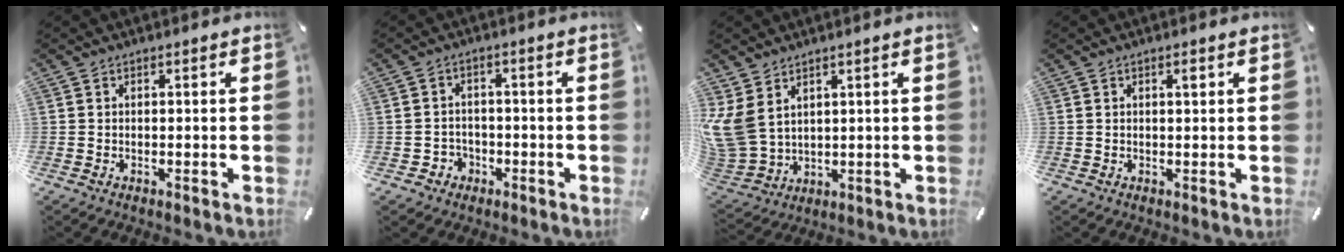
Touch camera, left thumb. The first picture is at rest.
{"total": 3.9, "force": [-1.7, 3.5, 0.5], "torque": [-0.016, 0.006, -0.033]}
{"total": 10.0, "force": [4.3, 7.3, 5.4], "torque": [-0.156, -0.027, 0.081]}
{"total": 1.3, "force": [0.6, 0.2, 1.1], "torque": [-0.022, 0.001, 0.009]}